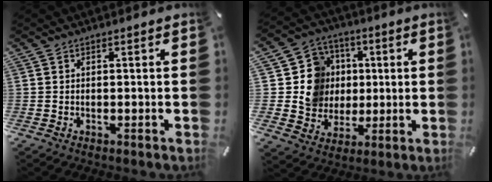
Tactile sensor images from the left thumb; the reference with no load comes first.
{"total": 13.2, "force": [1.2, 12.7, 3.4], "torque": [-0.047, 0.007, 0.036]}